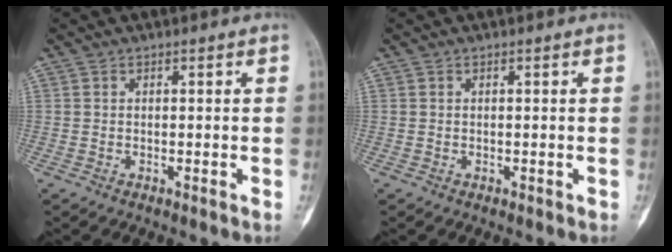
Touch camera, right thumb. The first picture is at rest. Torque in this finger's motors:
{"motor_torque": [0.43, 0.42, 0.10, -0.03, 0.01]}